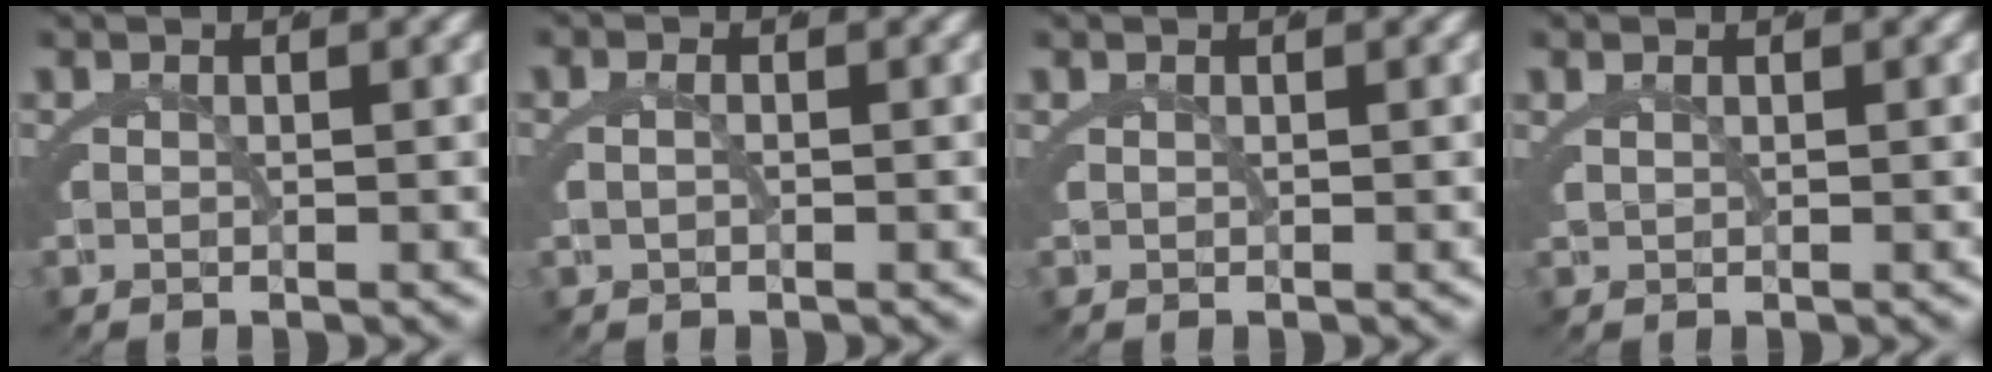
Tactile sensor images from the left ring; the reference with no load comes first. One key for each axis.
{"total": 1.0, "fx": -0.2, "fy": 0.6, "fz": 0.8, "tx": -0.018, "ty": 0.006, "tz": -0.006}
{"total": 0.6, "fx": 0.4, "fy": 0.3, "fz": 0.3, "tx": -0.009, "ty": 0.001, "tz": 0.007}
{"total": 0.8, "fx": 0.5, "fy": 0.3, "fz": 0.5, "tx": -0.013, "ty": 0.002, "tz": 0.012}